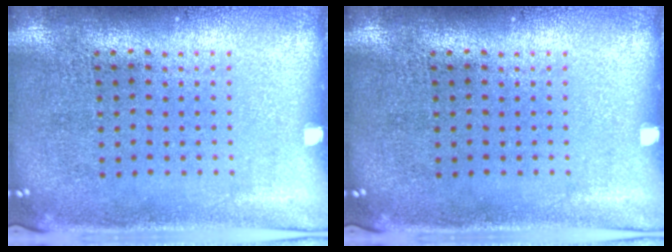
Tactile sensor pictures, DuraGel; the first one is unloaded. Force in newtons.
{"total": 0.0}